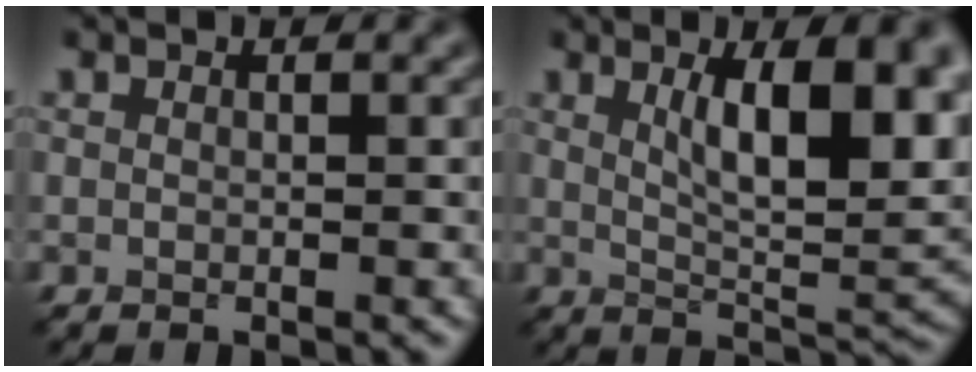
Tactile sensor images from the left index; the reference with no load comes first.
{"total": 10.5, "force": [3.0, 3.5, 9.4], "torque": [-0.126, -0.003, 0.052]}